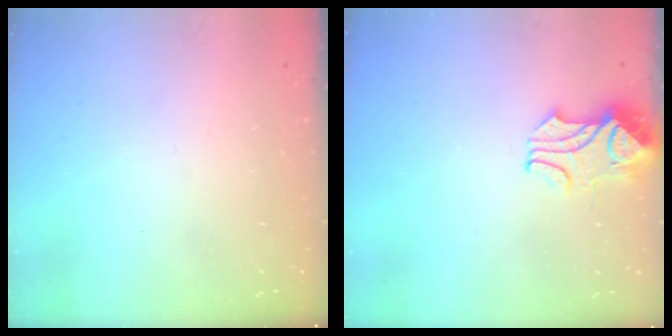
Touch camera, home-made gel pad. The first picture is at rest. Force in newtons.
{"total": 2.1, "press": 2.0, "slide": 0.7}